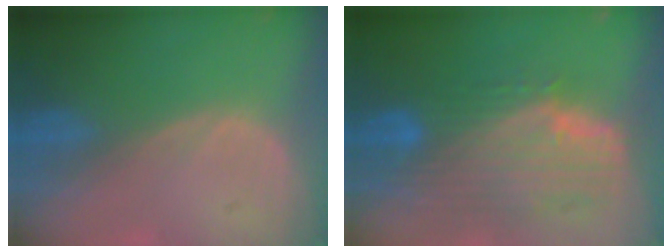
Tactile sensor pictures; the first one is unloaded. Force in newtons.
{"total": 11.0, "press": 9.4, "slide": 5.6}